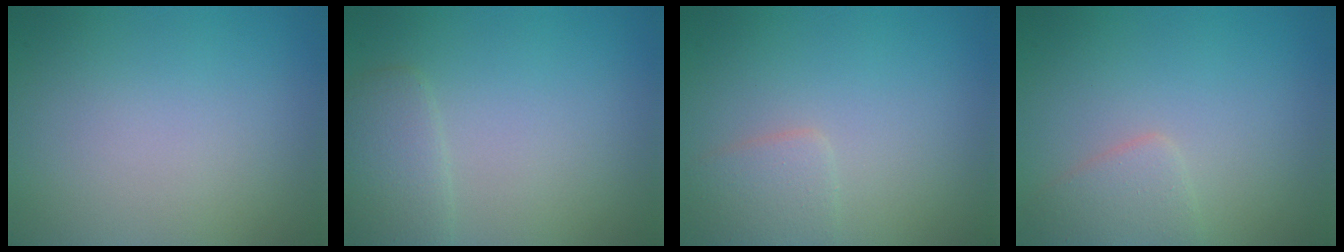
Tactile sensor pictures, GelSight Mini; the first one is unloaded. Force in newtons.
{"total": 2.4, "press": 2.4, "slide": 0.1}
{"total": 2.1, "press": 2.1, "slide": 0.1}
{"total": 2.2, "press": 2.2, "slide": 0.1}